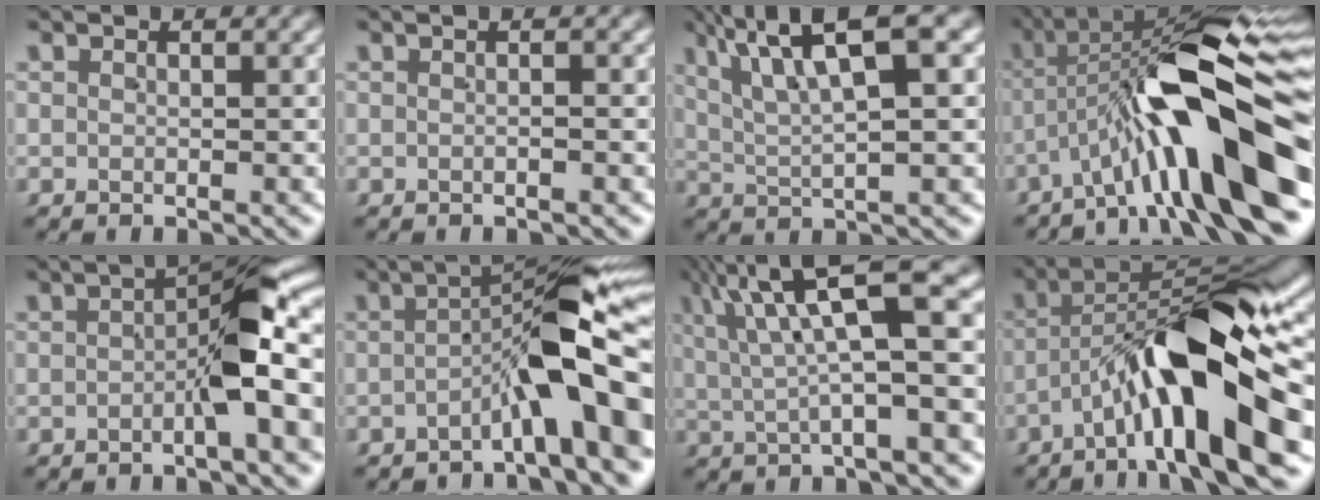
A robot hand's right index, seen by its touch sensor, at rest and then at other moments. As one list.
[{"total": 0.5, "force": [-0.1, -0.1, 0.5], "torque": [-0.007, 0.005, -0.005]}, {"total": 7.2, "force": [4.0, 1.7, 5.7], "torque": [-0.100, 0.011, 0.067]}, {"total": 15.4, "force": [-1.5, 4.9, 14.6], "torque": [-0.215, 0.007, -0.016]}, {"total": 7.3, "force": [0.1, 1.5, 7.1], "torque": [-0.090, 0.015, -0.001]}, {"total": 8.9, "force": [-0.9, 1.6, 8.7], "torque": [-0.114, 0.013, -0.014]}, {"total": 8.8, "force": [3.6, 2.5, 7.6], "torque": [-0.111, 0.031, 0.053]}, {"total": 12.5, "force": [-2.5, 3.8, 11.7], "torque": [-0.180, -0.003, -0.035]}]